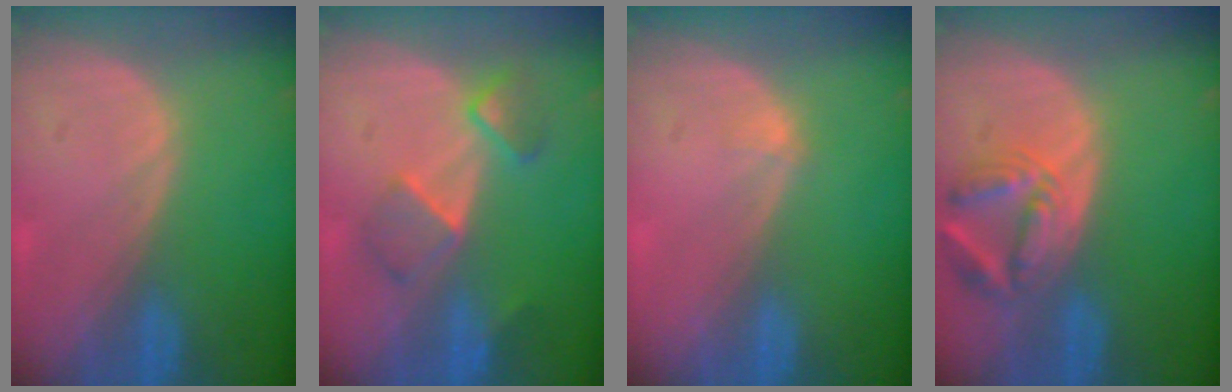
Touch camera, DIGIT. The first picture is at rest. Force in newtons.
{"total": 5.5, "press": 5.4, "slide": 1.2}
{"total": 0.8, "press": 0.6, "slide": 0.5}
{"total": 6.8, "press": 6.3, "slide": 2.6}